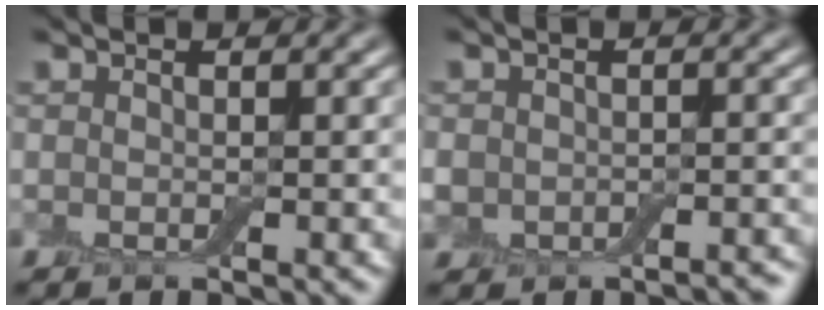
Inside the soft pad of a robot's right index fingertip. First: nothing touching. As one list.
[{"total": 4.1, "force": [-2.4, 3.1, 1.3], "torque": [-0.008, -0.004, -0.036]}]